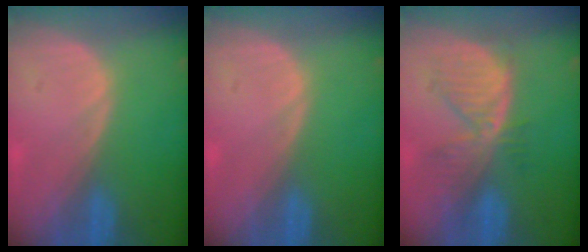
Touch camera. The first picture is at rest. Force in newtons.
{"total": 0.0}
{"total": 6.8, "press": 6.3, "slide": 2.6}